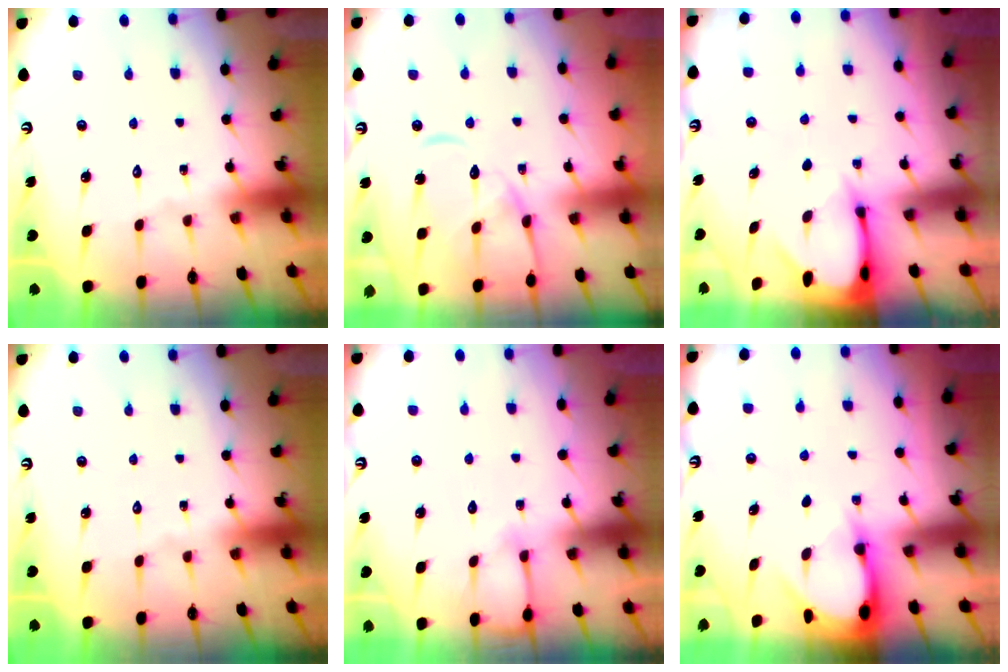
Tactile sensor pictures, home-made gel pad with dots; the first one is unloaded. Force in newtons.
{"total": 12.3, "press": 12.2, "slide": 1.4}
{"total": 2.3, "press": 2.3, "slide": 0.3}
{"total": 0.0}
{"total": 5.7, "press": 5.7, "slide": 0.4}
{"total": 2.9, "press": 2.9, "slide": 0.3}